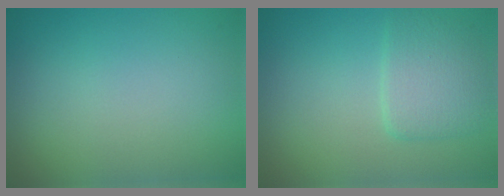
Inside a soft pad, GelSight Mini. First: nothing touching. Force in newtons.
{"total": 2.8, "press": 2.8, "slide": 0.3}